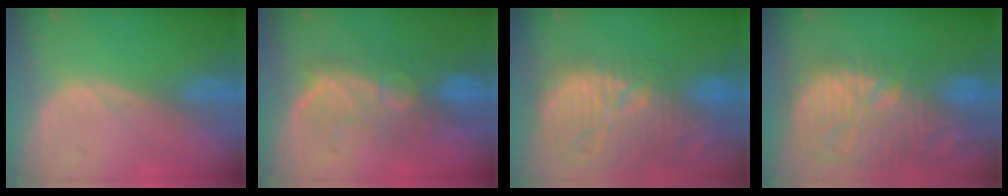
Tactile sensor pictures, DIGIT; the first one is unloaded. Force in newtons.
{"total": 9.7, "press": 8.4, "slide": 5.0}
{"total": 15.2, "press": 13.3, "slide": 7.4}
{"total": 15.3, "press": 13.3, "slide": 7.5}